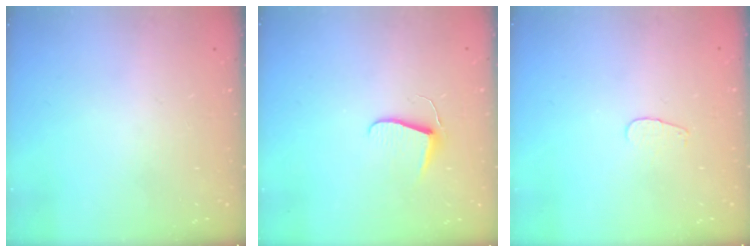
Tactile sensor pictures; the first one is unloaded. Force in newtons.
{"total": 6.2, "press": 6.1, "slide": 0.6}
{"total": 3.4, "press": 3.4, "slide": 0.4}